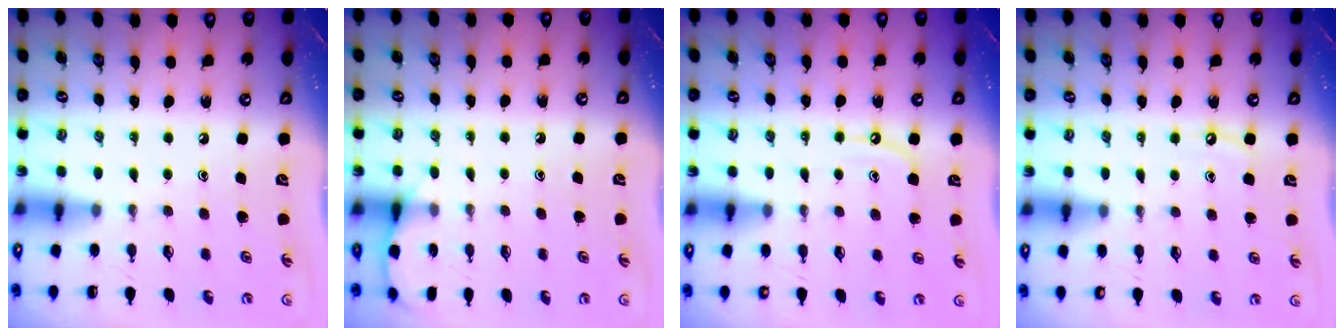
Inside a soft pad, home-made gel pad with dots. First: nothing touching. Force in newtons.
{"total": 5.3, "press": 5.2, "slide": 0.7}
{"total": 5.5, "press": 5.5, "slide": 0.5}
{"total": 4.9, "press": 4.9, "slide": 0.6}